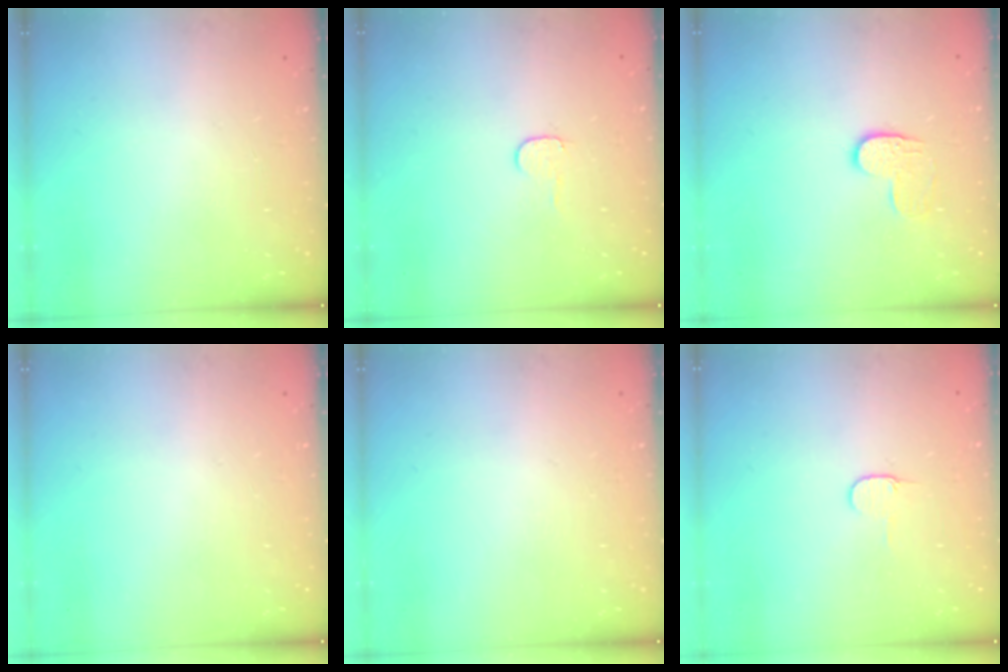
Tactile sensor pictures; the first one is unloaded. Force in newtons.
{"total": 4.0, "press": 4.0, "slide": 0.4}
{"total": 5.7, "press": 5.7, "slide": 0.4}
{"total": 0.0}
{"total": 0.0}
{"total": 3.8, "press": 3.8, "slide": 0.4}